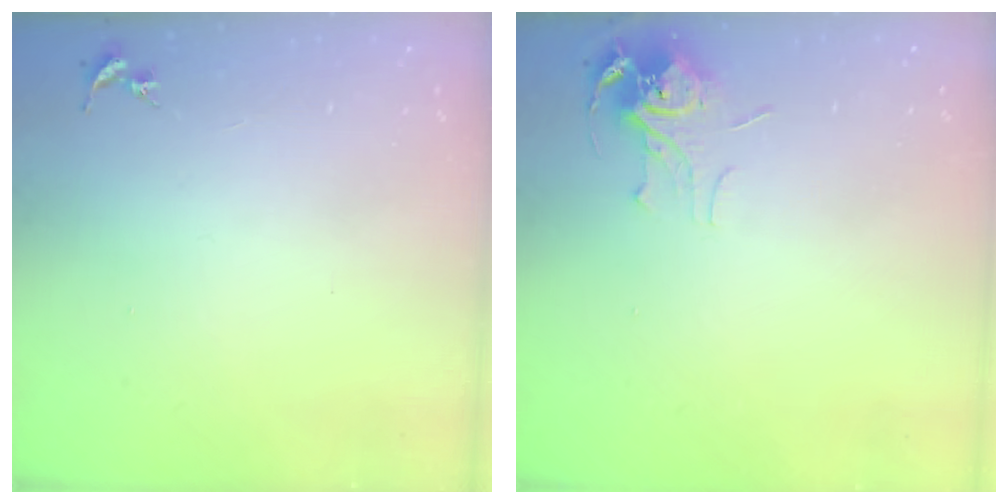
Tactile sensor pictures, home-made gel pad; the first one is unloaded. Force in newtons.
{"total": 7.8, "press": 7.7, "slide": 0.7}